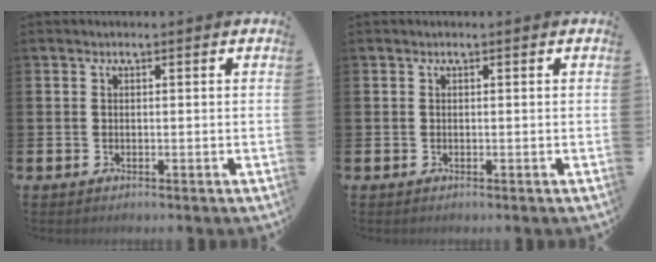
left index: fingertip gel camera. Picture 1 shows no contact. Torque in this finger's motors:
{"motor_torque": [-0.01, 0.01, 0.00, 0.00]}